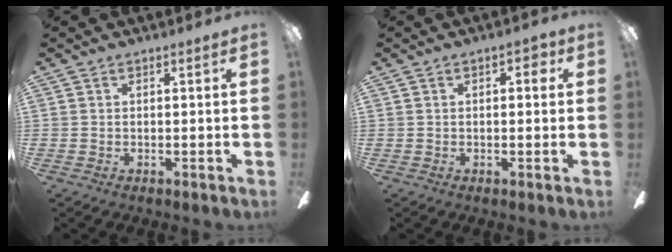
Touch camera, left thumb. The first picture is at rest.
{"total": 2.6, "force": [0.7, 1.2, 2.2], "torque": [-0.030, 0.004, 0.007]}